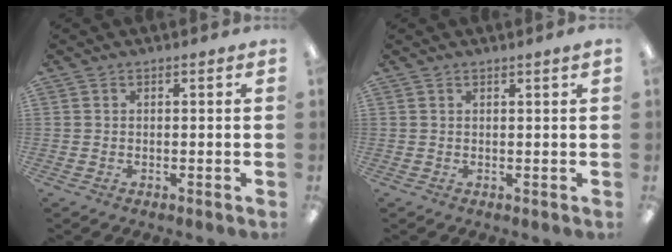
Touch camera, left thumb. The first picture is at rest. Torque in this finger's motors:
{"motor_torque": [0.02, -0.13, 0.13, 0.00, 0.00]}